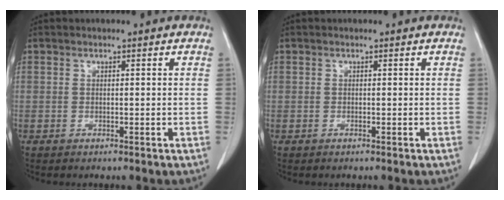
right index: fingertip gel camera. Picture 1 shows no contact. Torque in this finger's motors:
{"motor_torque": [-0.36, 0.17, -0.50, -0.09]}